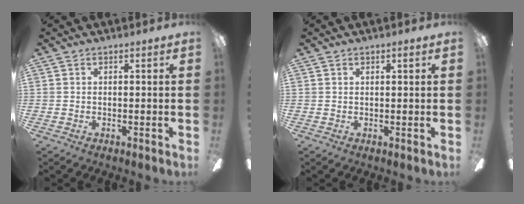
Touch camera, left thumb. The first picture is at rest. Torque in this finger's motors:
{"motor_torque": [-0.12, -0.02, -0.28, 0.11, 0.03]}